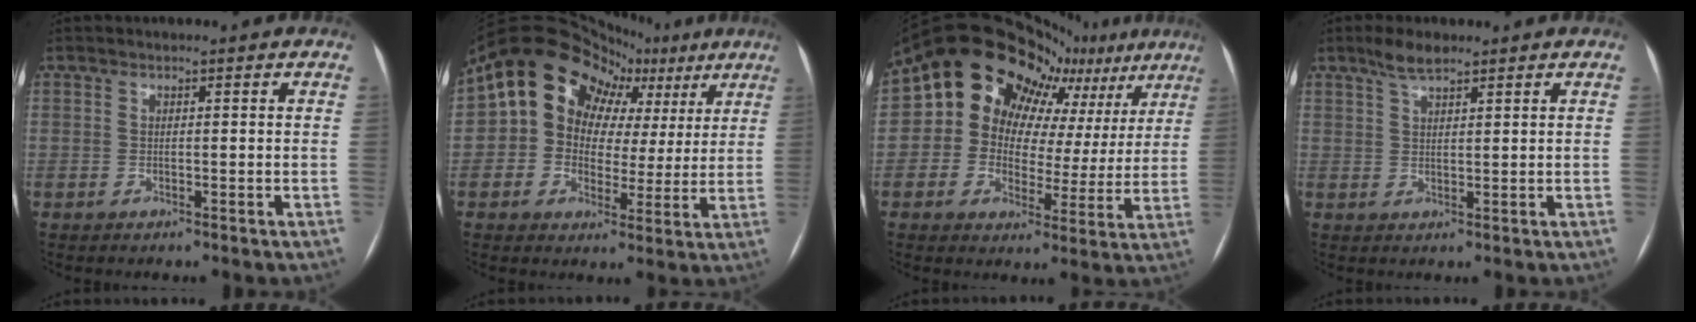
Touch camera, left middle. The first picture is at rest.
{"total": 15.7, "force": [6.8, 12.1, 7.3], "torque": [-0.089, 0.065, 0.095]}
{"total": 17.7, "force": [11.9, 9.9, 8.7], "torque": [-0.116, 0.039, 0.136]}
{"total": 3.4, "force": [2.6, 0.7, 2.0], "torque": [-0.045, 0.008, 0.053]}